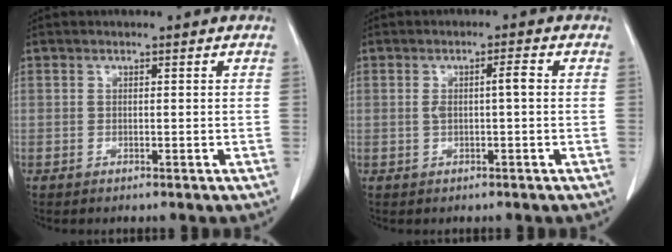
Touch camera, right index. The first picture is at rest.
{"total": 2.9, "force": [0.2, 0.4, 2.9], "torque": [-0.055, 0.009, 0.006]}